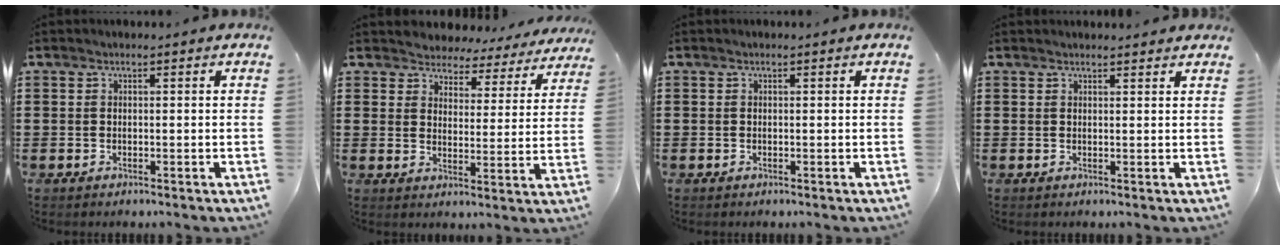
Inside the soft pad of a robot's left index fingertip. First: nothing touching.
{"total": 4.1, "force": [4.0, 0.8, -0.5], "torque": [-0.016, -0.030, 0.065]}
{"total": 0.0}
{"total": 1.3, "force": [1.3, 0.1, 0.2], "torque": [-0.007, 0.001, 0.025]}